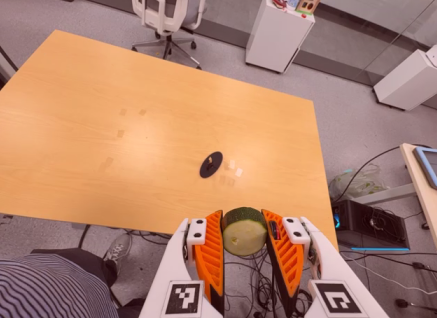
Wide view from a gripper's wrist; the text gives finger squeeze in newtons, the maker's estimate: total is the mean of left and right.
{"total": 12.2, "left": 11.6, "right": 12.8}